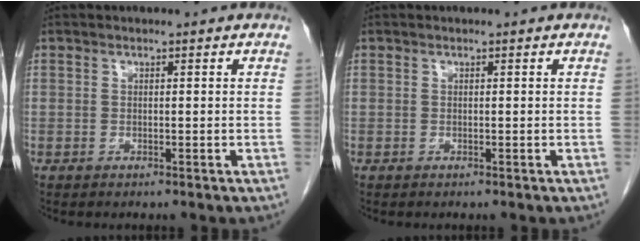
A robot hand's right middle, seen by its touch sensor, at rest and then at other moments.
{"total": 0.0}